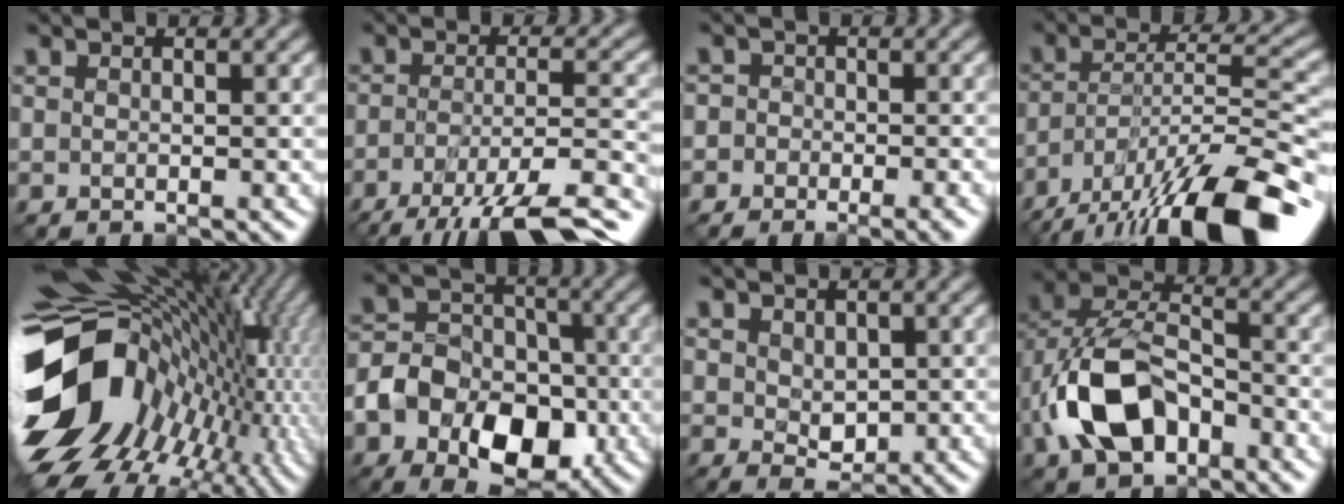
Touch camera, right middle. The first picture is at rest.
{"total": 10.9, "force": [-7.4, 2.6, 7.5], "torque": [-0.127, -0.005, -0.118]}
{"total": 4.0, "force": [-2.5, 2.8, 1.5], "torque": [0.013, 0.009, -0.050]}
{"total": 15.1, "force": [-11.0, 4.2, 9.5], "torque": [-0.185, -0.003, -0.179]}
{"total": 19.0, "force": [-2.5, 13.4, 13.2], "torque": [-0.266, -0.017, -0.034]}
{"total": 11.7, "force": [-4.7, 8.6, 6.3], "torque": [-0.100, -0.018, -0.106]}
{"total": 2.2, "force": [0.4, 1.6, 1.5], "torque": [-0.027, -0.006, 0.013]}
{"total": 9.0, "force": [-3.3, 5.4, 6.4], "torque": [-0.139, 0.010, -0.069]}